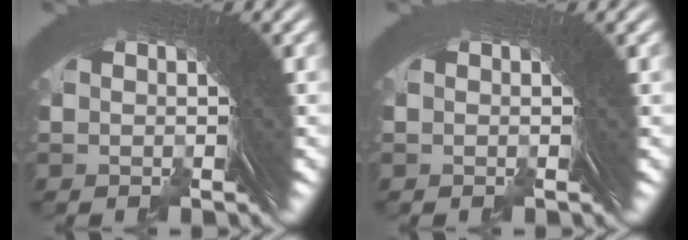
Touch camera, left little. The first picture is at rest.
{"total": 0.0}